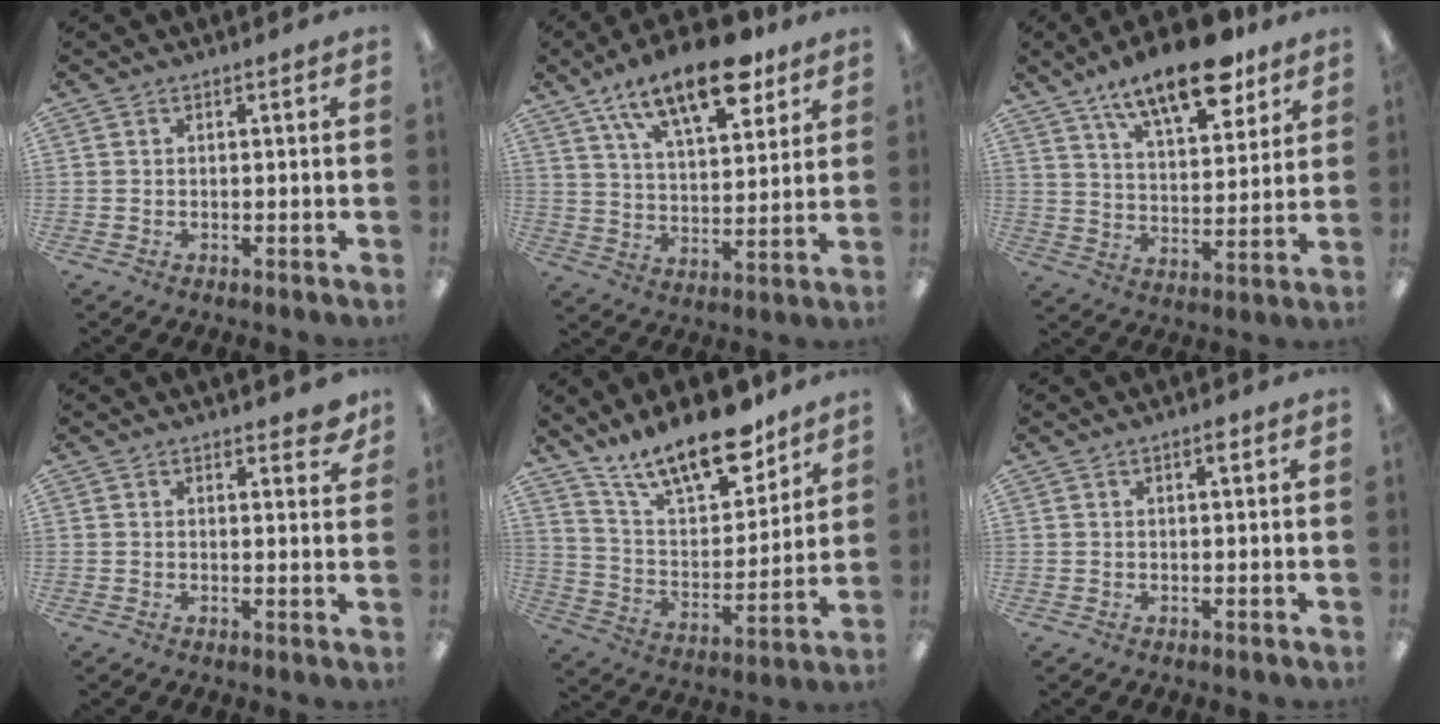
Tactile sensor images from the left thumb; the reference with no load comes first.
{"total": 18.1, "force": [12.1, 7.3, 11.3], "torque": [-0.178, -0.057, 0.201]}
{"total": 16.9, "force": [12.0, 6.1, 10.2], "torque": [-0.159, -0.062, 0.201]}
{"total": 3.0, "force": [2.5, 0.9, 1.3], "torque": [-0.006, -0.013, 0.040]}
{"total": 19.6, "force": [14.8, 6.9, 10.8], "torque": [-0.194, -0.089, 0.260]}
{"total": 1.7, "force": [0.9, 0.4, 1.4], "torque": [-0.020, 0.000, 0.012]}